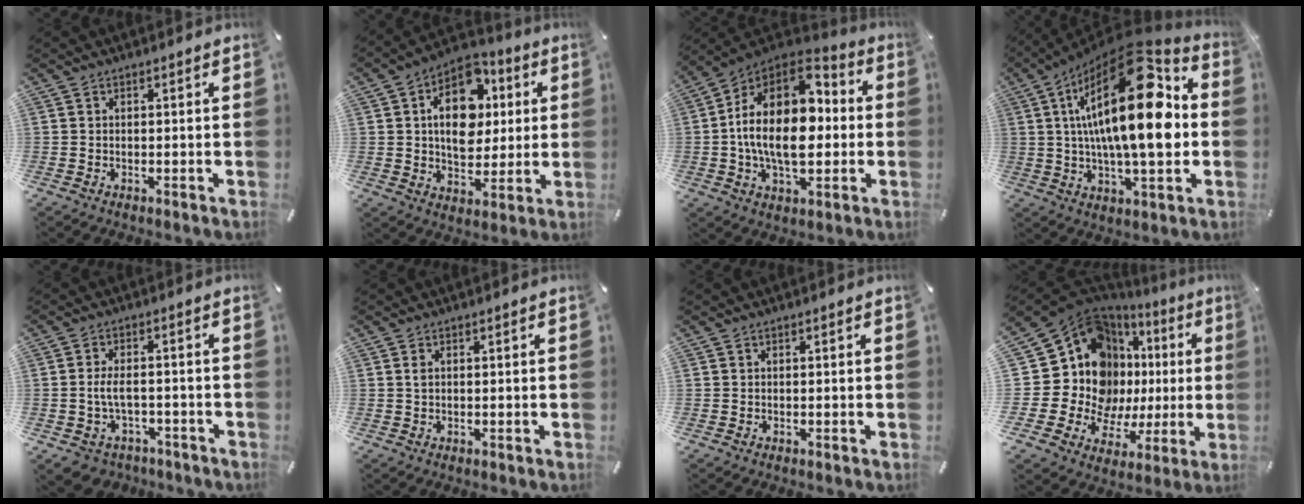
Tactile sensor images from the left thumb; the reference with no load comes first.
{"total": 15.4, "force": [3.2, 11.3, 10.0], "torque": [-0.159, -0.006, 0.057]}
{"total": 21.4, "force": [0.9, 13.6, 16.4], "torque": [-0.300, -0.008, 0.012]}
{"total": 28.7, "force": [4.2, 12.2, 25.6], "torque": [-0.435, -0.026, 0.059]}
{"total": 6.4, "force": [-1.8, 4.6, 4.1], "torque": [-0.091, 0.012, -0.034]}
{"total": 0.8, "force": [0.2, 0.4, 0.7], "torque": [-0.014, 0.002, 0.003]}
{"total": 0.0}
{"total": 19.2, "force": [6.1, 14.8, 10.5], "torque": [-0.214, -0.085, 0.130]}